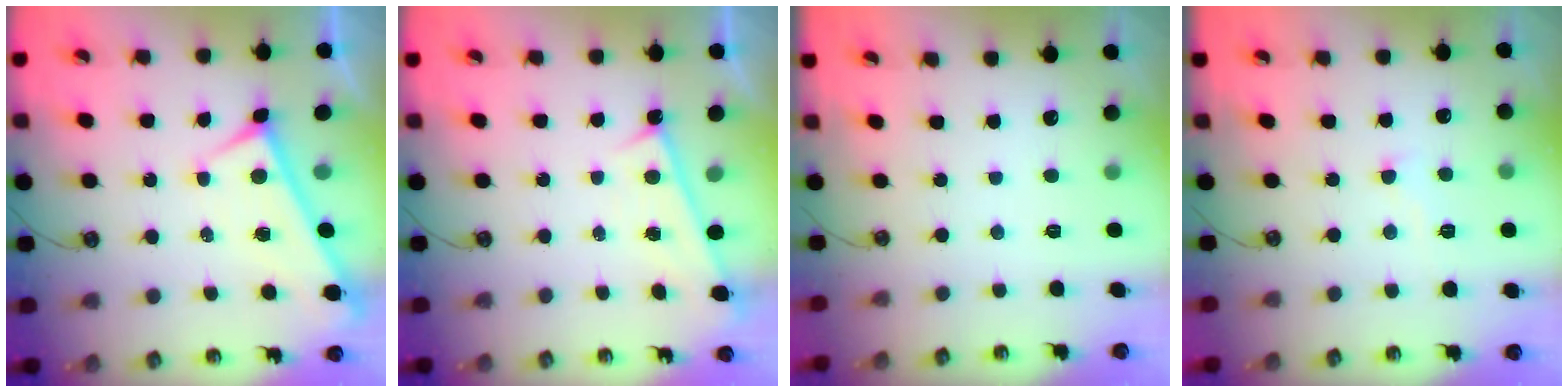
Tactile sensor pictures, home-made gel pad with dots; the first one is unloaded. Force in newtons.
{"total": 1.4, "press": 1.1, "slide": 0.7}
{"total": 0.0}
{"total": 2.6, "press": 2.6, "slide": 0.6}